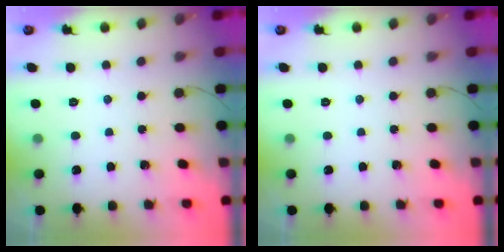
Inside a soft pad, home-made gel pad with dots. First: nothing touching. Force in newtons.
{"total": 0.0}